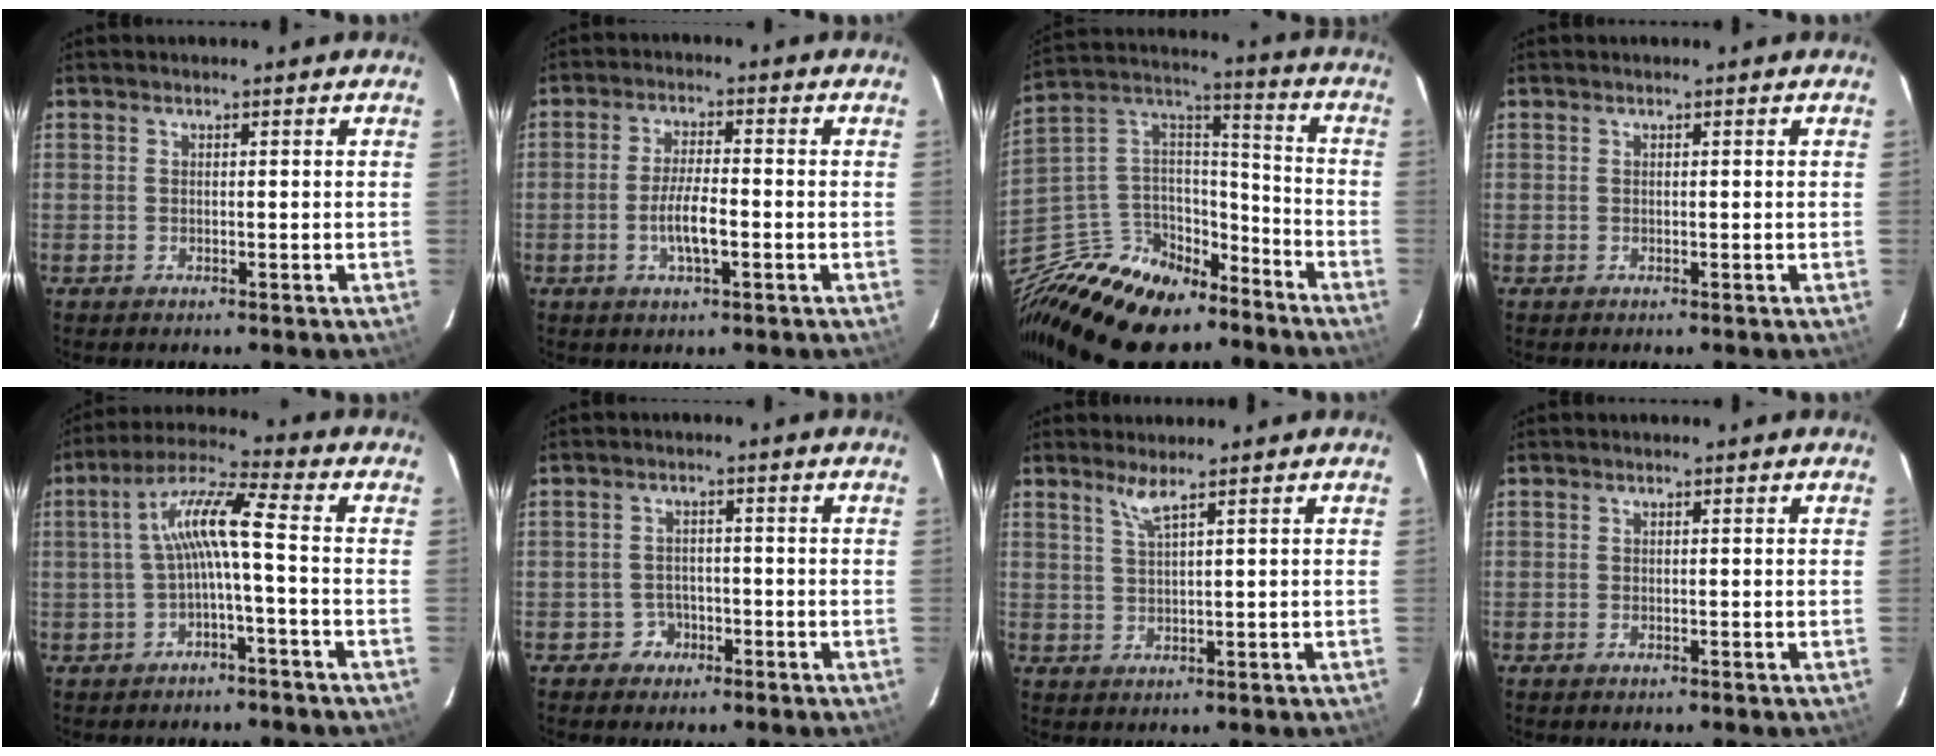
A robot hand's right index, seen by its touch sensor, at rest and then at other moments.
{"total": 5.6, "force": [-1.8, 1.3, 5.1], "torque": [-0.101, -0.003, -0.033]}
{"total": 22.0, "force": [-15.4, 12.0, 10.1], "torque": [-0.236, 0.050, -0.248]}
{"total": 0.0}
{"total": 7.7, "force": [-1.5, 0.2, 7.6], "torque": [-0.164, 0.020, -0.024]}
{"total": 3.2, "force": [-1.8, 2.7, -0.1], "torque": [0.002, 0.015, -0.029]}
{"total": 2.6, "force": [1.9, -0.5, 1.7], "torque": [-0.037, -0.005, 0.039]}
{"total": 0.0}